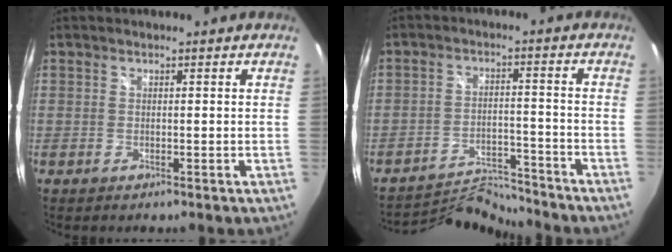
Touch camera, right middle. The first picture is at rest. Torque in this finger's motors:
{"motor_torque": [-0.98, -0.22, -0.29, -0.09]}